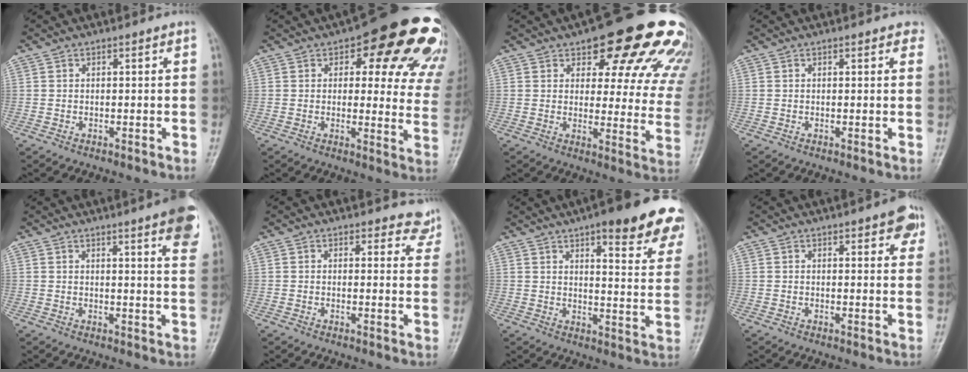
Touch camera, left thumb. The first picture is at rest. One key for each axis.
{"total": 20.7, "fx": 11.0, "fy": 9.0, "fz": 15.0, "tx": -0.129, "ty": -0.029, "tz": 0.118}
{"total": 23.0, "fx": 15.1, "fy": 9.4, "fz": 14.5, "tx": -0.133, "ty": -0.061, "tz": 0.175}
{"total": 1.6, "fx": 1.0, "fy": 0.9, "fz": 0.9, "tx": 0.004, "ty": -0.001, "tz": 0.006}
{"total": 10.1, "fx": 6.1, "fy": 1.4, "fz": 8.0, "tx": -0.083, "ty": -0.021, "tz": 0.064}
{"total": 4.8, "fx": 4.3, "fy": 2.0, "fz": 0.2, "tx": 0.033, "ty": -0.029, "tz": 0.029}
{"total": 19.9, "fx": 13.5, "fy": 5.3, "fz": 13.7, "tx": -0.134, "ty": -0.048, "tz": 0.158}
{"total": 6.0, "fx": 3.3, "fy": 2.2, "fz": 4.5, "tx": -0.032, "ty": -0.010, "tz": 0.034}